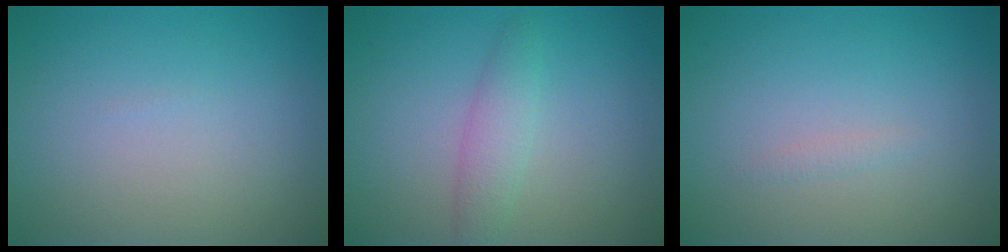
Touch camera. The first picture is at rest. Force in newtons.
{"total": 2.2, "press": 2.2, "slide": 0.0}
{"total": 0.5, "press": 0.5, "slide": 0.0}